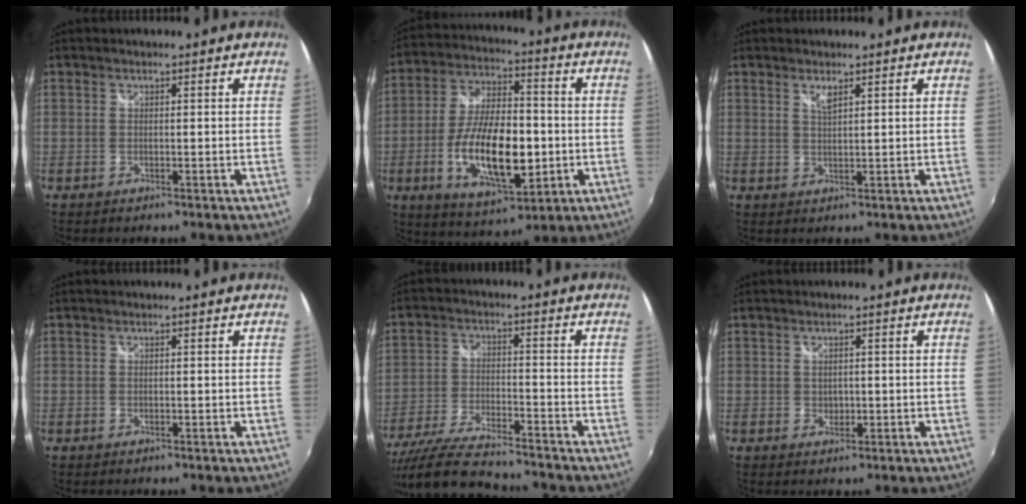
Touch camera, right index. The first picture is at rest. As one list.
[{"total": 17.7, "force": [-3.7, 7.7, 15.5], "torque": [-0.300, -0.006, -0.057]}, {"total": 1.9, "force": [1.2, 0.4, 1.4], "torque": [-0.024, -0.001, 0.020]}, {"total": 0.0}, {"total": 15.1, "force": [-13.3, 1.9, 6.8], "torque": [-0.151, -0.036, -0.237]}, {"total": 1.7, "force": [0.0, 1.5, 0.7], "torque": [-0.009, -0.001, 0.001]}]